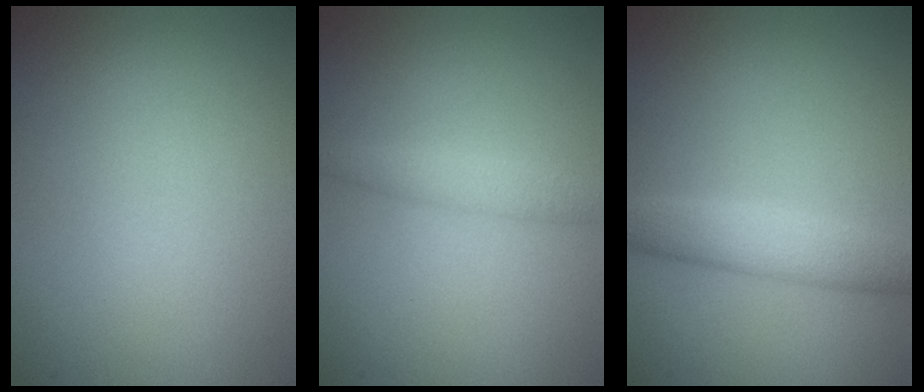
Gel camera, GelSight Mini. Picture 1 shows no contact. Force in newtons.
{"total": 1.7, "press": 1.7, "slide": 0.0}
{"total": 3.4, "press": 3.4, "slide": 0.0}